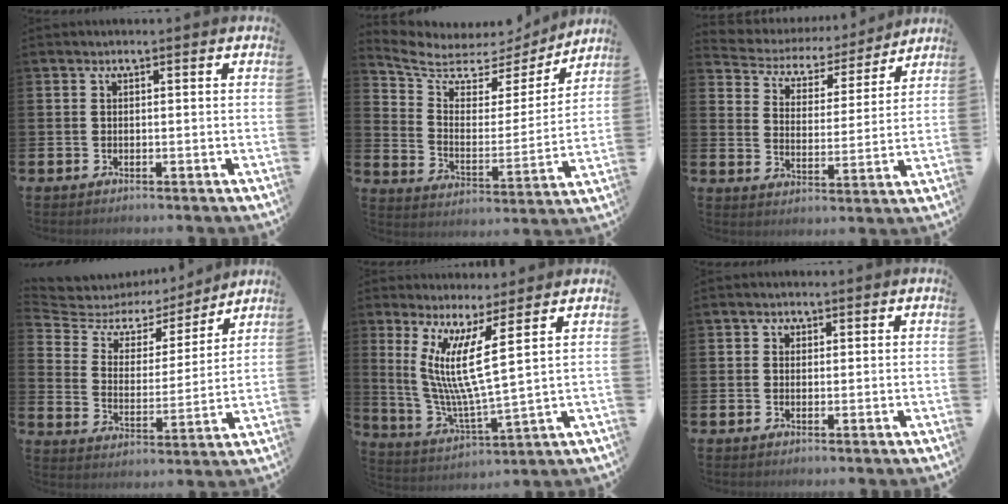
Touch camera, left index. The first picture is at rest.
{"total": 6.4, "force": [5.7, 2.8, 1.0], "torque": [-0.061, -0.050, 0.092]}
{"total": 4.7, "force": [4.1, 2.2, 0.6], "torque": [-0.039, -0.032, 0.063]}
{"total": 6.0, "force": [5.1, 3.1, 0.9], "torque": [-0.047, -0.040, 0.080]}
{"total": 9.2, "force": [5.1, 0.6, 7.6], "torque": [-0.145, -0.039, 0.085]}
{"total": 1.0, "force": [0.4, 0.9, 0.2], "torque": [0.010, 0.000, 0.002]}